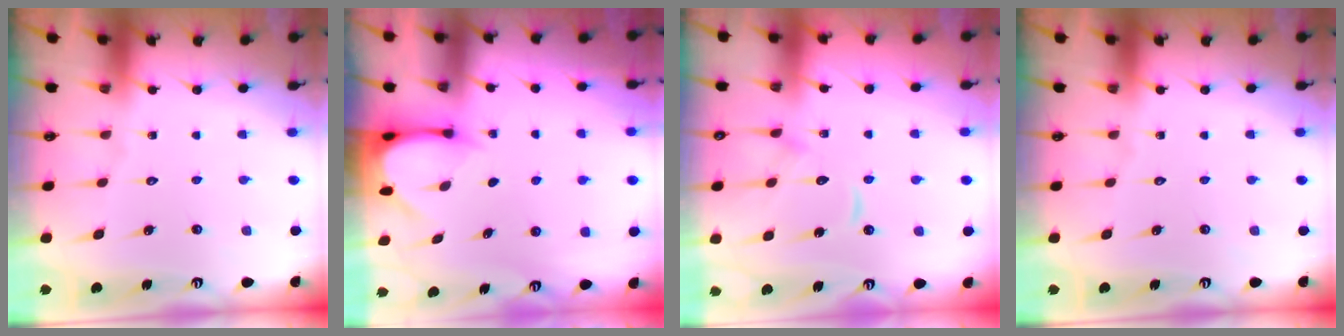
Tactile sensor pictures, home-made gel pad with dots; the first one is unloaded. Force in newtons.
{"total": 3.8, "press": 3.8, "slide": 0.2}
{"total": 10.7, "press": 10.7, "slide": 1.1}
{"total": 0.0}